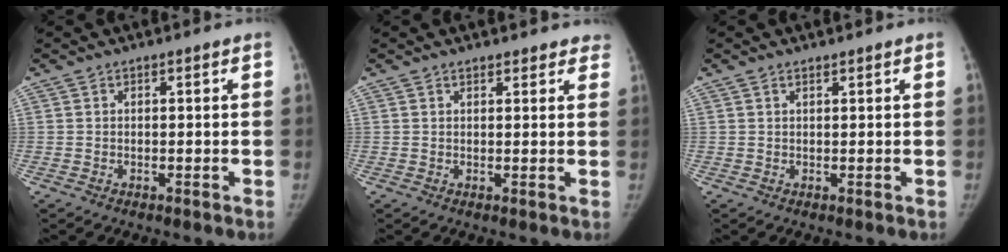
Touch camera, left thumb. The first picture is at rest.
{"total": 4.5, "force": [4.0, 1.9, 0.9], "torque": [0.028, -0.011, 0.034]}
{"total": 0.7, "force": [0.6, 0.2, 0.3], "torque": [-0.009, -0.003, 0.012]}